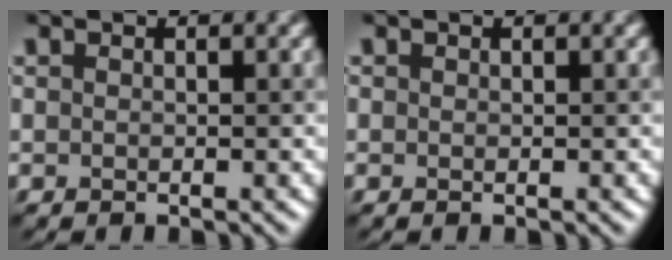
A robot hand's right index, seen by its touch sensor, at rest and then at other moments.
{"total": 0.0}